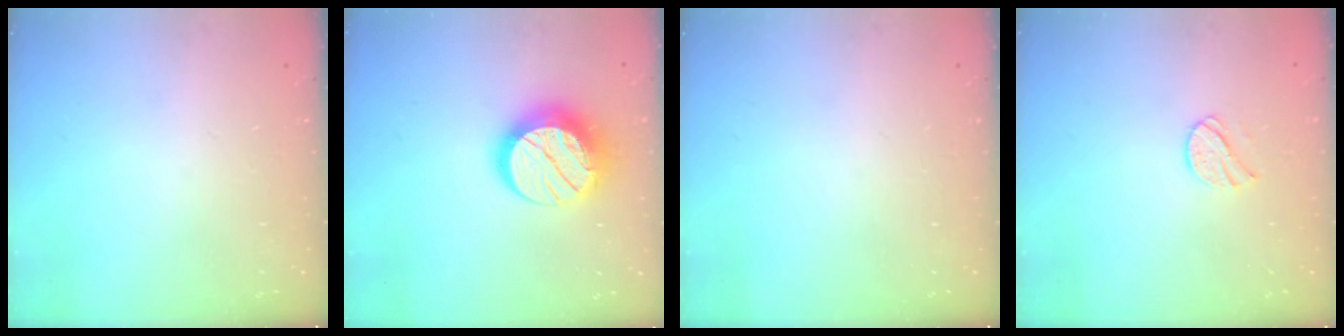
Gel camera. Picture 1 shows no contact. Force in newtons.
{"total": 15.4, "press": 15.3, "slide": 1.0}
{"total": 0.0}
{"total": 7.8, "press": 7.7, "slide": 0.7}